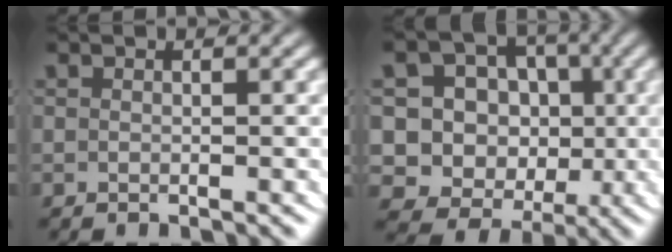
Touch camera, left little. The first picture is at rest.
{"total": 15.4, "force": [-1.6, 14.2, 5.8], "torque": [-0.146, -0.059, -0.032]}